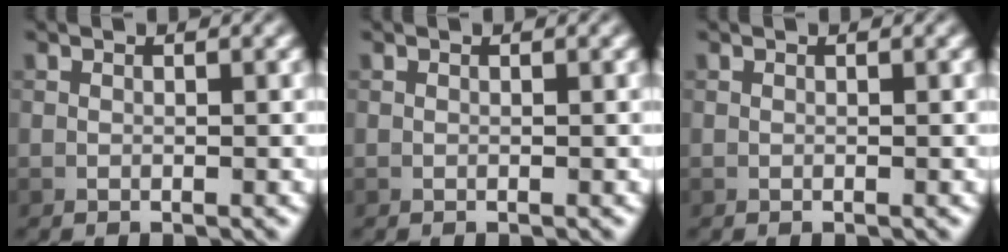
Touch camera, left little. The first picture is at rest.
{"total": 0.0}
{"total": 0.0}